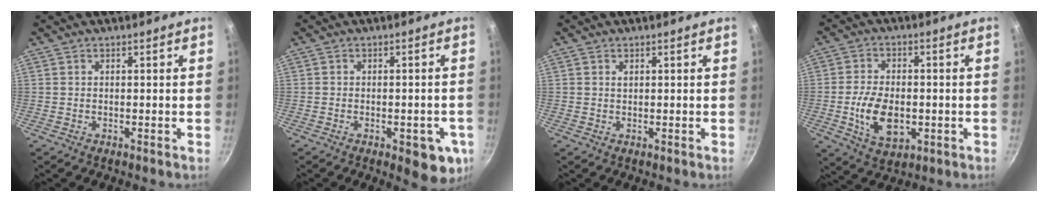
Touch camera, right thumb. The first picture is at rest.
{"total": 11.3, "force": [-4.2, 4.4, 9.6], "torque": [-0.085, 0.009, -0.050]}
{"total": 0.7, "force": [0.3, 0.5, 0.4], "torque": [-0.006, 0.001, 0.006]}
{"total": 10.7, "force": [-2.0, 6.6, 8.2], "torque": [-0.138, 0.003, -0.031]}